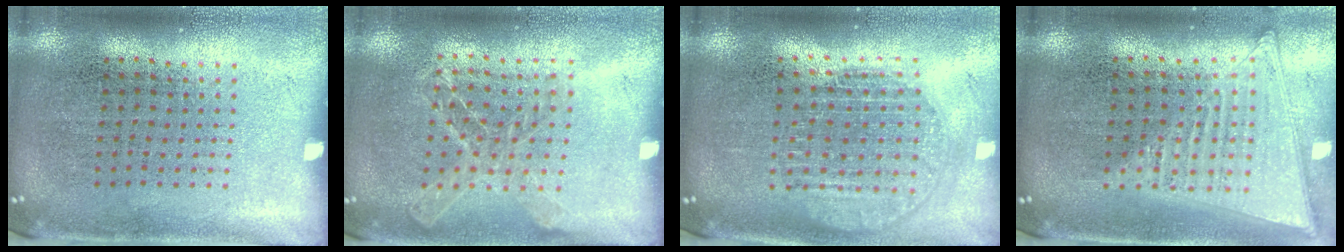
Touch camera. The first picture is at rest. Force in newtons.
{"total": 1.1, "press": 1.1, "slide": 0.1}
{"total": 1.8, "press": 1.5, "slide": 0.9}
{"total": 1.4, "press": 1.3, "slide": 0.3}